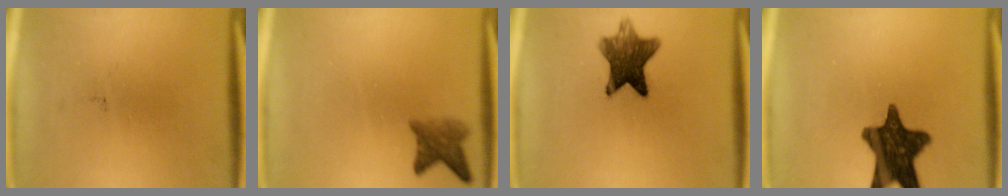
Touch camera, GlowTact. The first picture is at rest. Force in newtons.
{"total": 3.4}
{"total": 9.3}
{"total": 13.4}